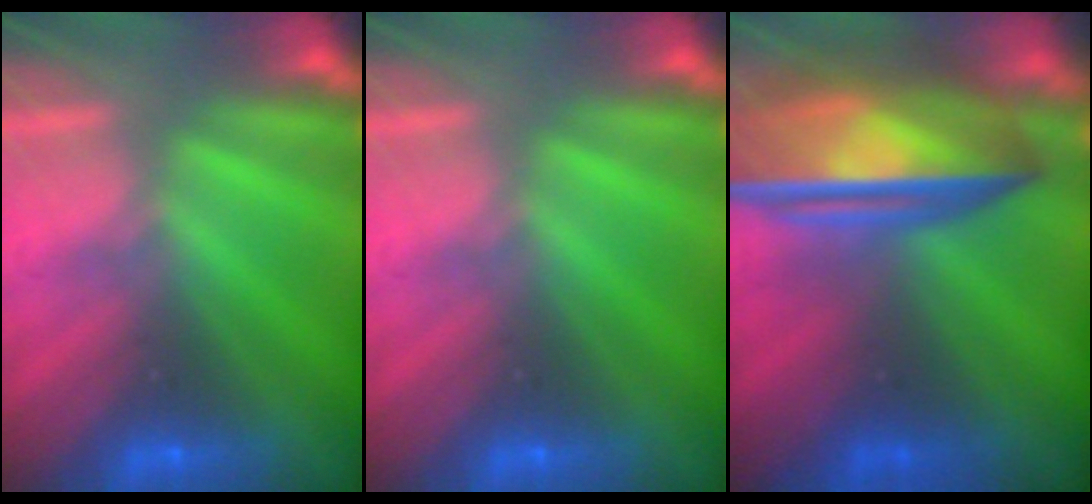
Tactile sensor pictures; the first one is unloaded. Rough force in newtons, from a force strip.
{"total": 0.0}
{"total": 9.2}